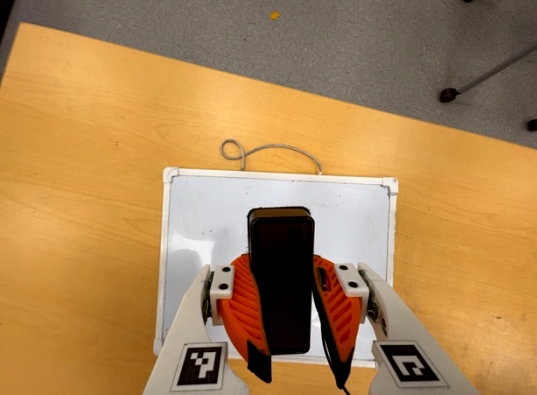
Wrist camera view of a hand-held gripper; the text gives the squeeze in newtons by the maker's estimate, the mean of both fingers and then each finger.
{"total": 12.3, "left": 10.3, "right": 14.2}